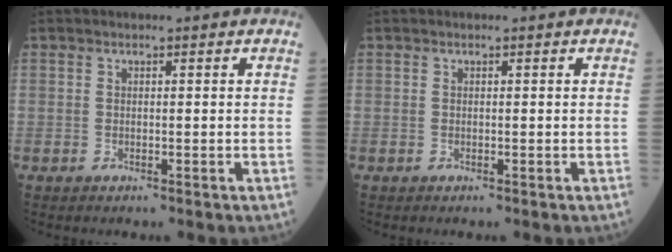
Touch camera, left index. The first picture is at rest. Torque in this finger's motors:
{"motor_torque": [0.01, 0.00, 0.00, 0.00]}